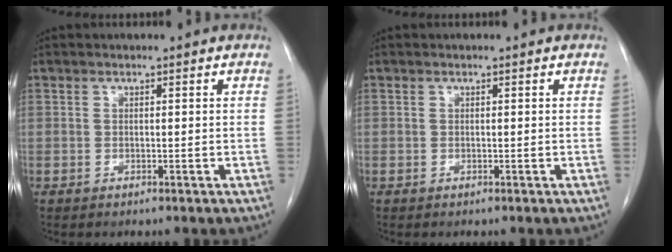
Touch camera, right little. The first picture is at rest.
{"total": 0.0}